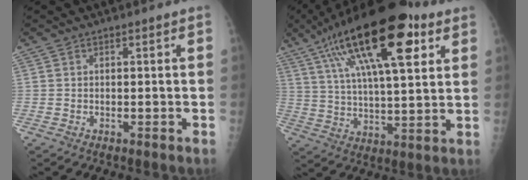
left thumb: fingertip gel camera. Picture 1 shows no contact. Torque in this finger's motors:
{"motor_torque": [0.88, 0.91, 2.09, -0.68, 0.32]}